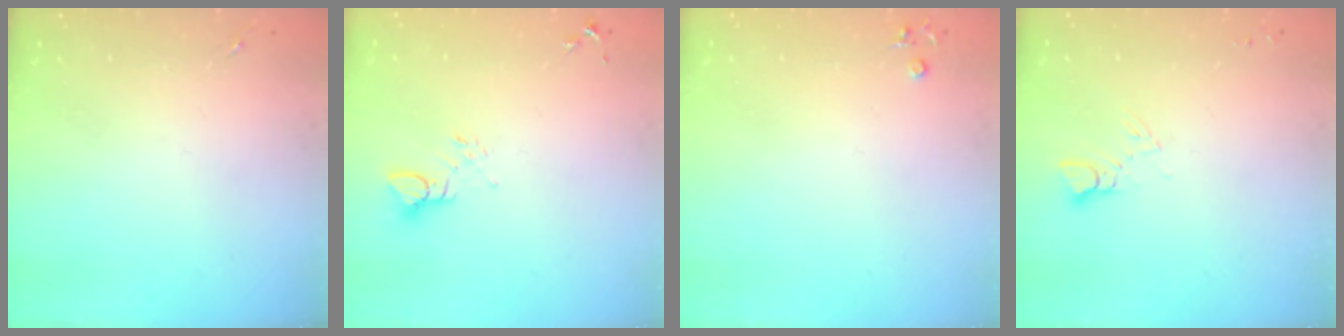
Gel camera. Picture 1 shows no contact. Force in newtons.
{"total": 3.8, "press": 3.8, "slide": 0.5}
{"total": 3.9, "press": 3.8, "slide": 0.6}
{"total": 4.1, "press": 4.1, "slide": 0.4}